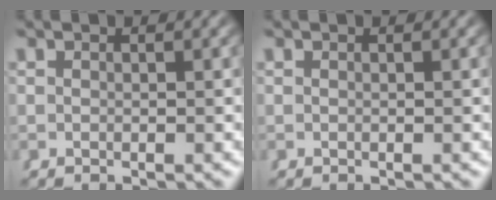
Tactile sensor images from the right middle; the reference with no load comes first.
{"total": 0.0}